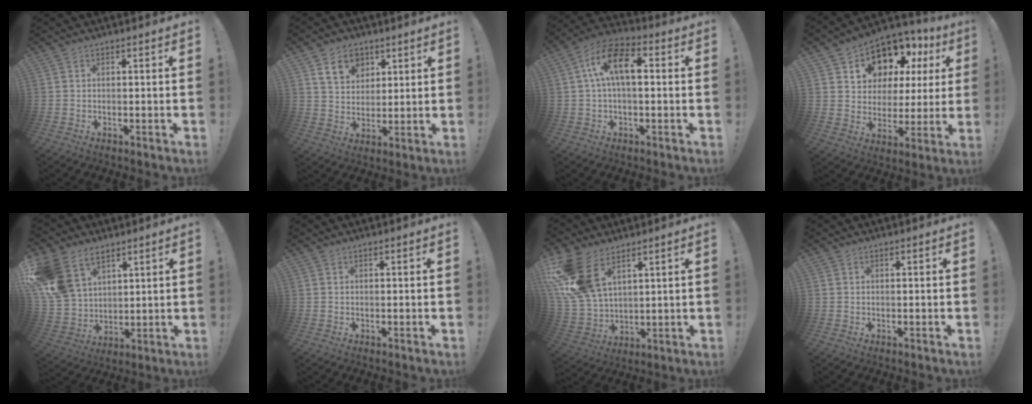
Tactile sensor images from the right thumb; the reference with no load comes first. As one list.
[{"total": 10.4, "force": [5.5, 7.8, 4.1], "torque": [-0.064, -0.020, 0.108]}, {"total": 12.3, "force": [2.1, 6.1, 10.5], "torque": [-0.185, 0.017, 0.041]}, {"total": 11.0, "force": [7.4, 7.4, 3.3], "torque": [-0.059, -0.069, 0.149]}, {"total": 15.0, "force": [8.5, 10.1, 7.0], "torque": [-0.145, -0.044, 0.172]}, {"total": 0.0}, {"total": 15.8, "force": [8.1, 9.2, 10.0], "torque": [-0.218, -0.040, 0.157]}, {"total": 0.0}]